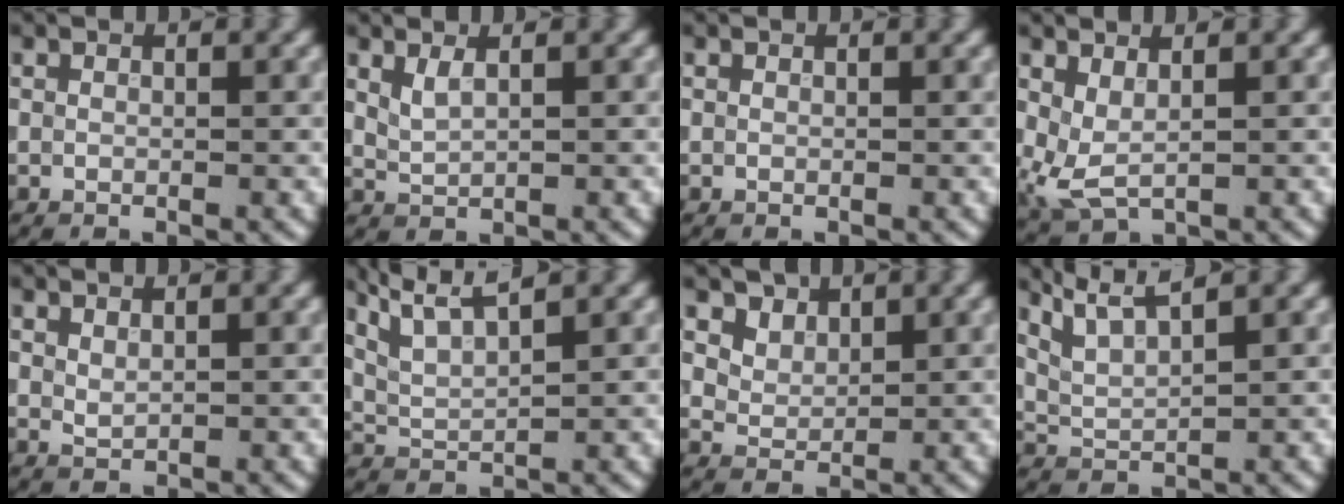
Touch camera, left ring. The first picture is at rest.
{"total": 1.5, "force": [1.0, 0.5, 1.0], "torque": [-0.024, -0.003, 0.024]}
{"total": 0.0}
{"total": 2.6, "force": [0.9, 1.1, 2.2], "torque": [-0.057, -0.006, 0.018]}
{"total": 0.8, "force": [0.6, 0.3, 0.4], "torque": [-0.012, -0.001, 0.017]}
{"total": 5.5, "force": [4.1, 1.2, 3.5], "torque": [-0.070, 0.022, 0.061]}
{"total": 3.4, "force": [2.5, 2.1, 1.2], "torque": [-0.040, -0.016, 0.066]}
{"total": 4.4, "force": [3.5, 0.9, 2.6], "torque": [-0.058, 0.016, 0.064]}